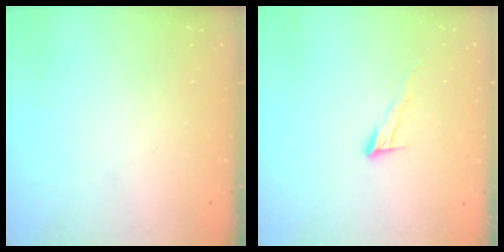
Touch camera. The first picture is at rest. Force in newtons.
{"total": 8.4, "press": 8.4, "slide": 0.4}